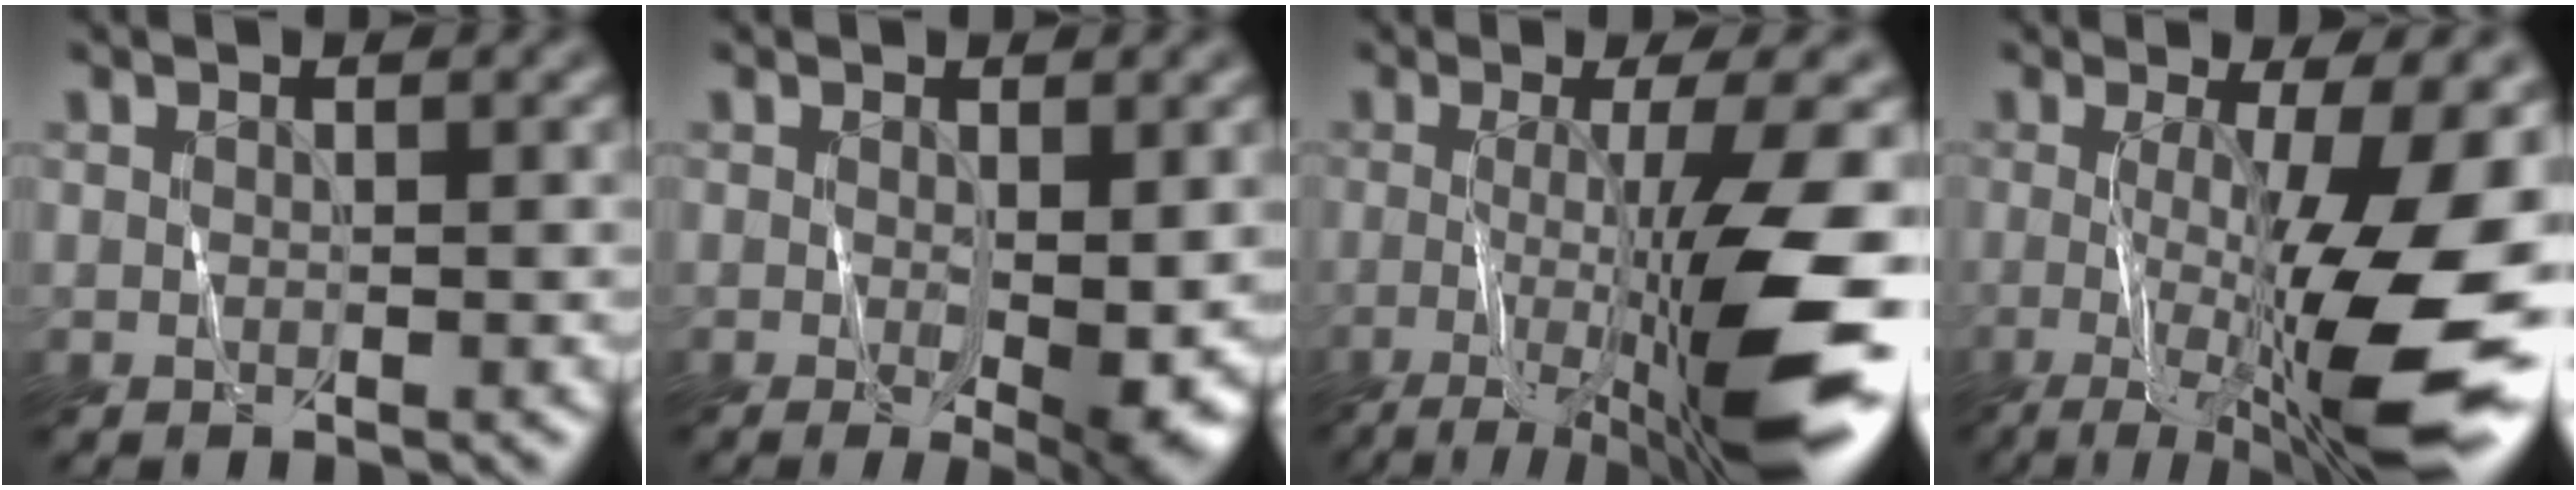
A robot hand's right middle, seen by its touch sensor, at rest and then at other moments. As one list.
[{"total": 4.5, "force": [-0.4, 0.9, 4.4], "torque": [-0.068, -0.016, -0.001]}, {"total": 10.9, "force": [-2.4, 2.2, 10.4], "torque": [-0.162, -0.017, -0.038]}, {"total": 12.5, "force": [-1.7, 3.2, 12.0], "torque": [-0.185, -0.023, -0.021]}]